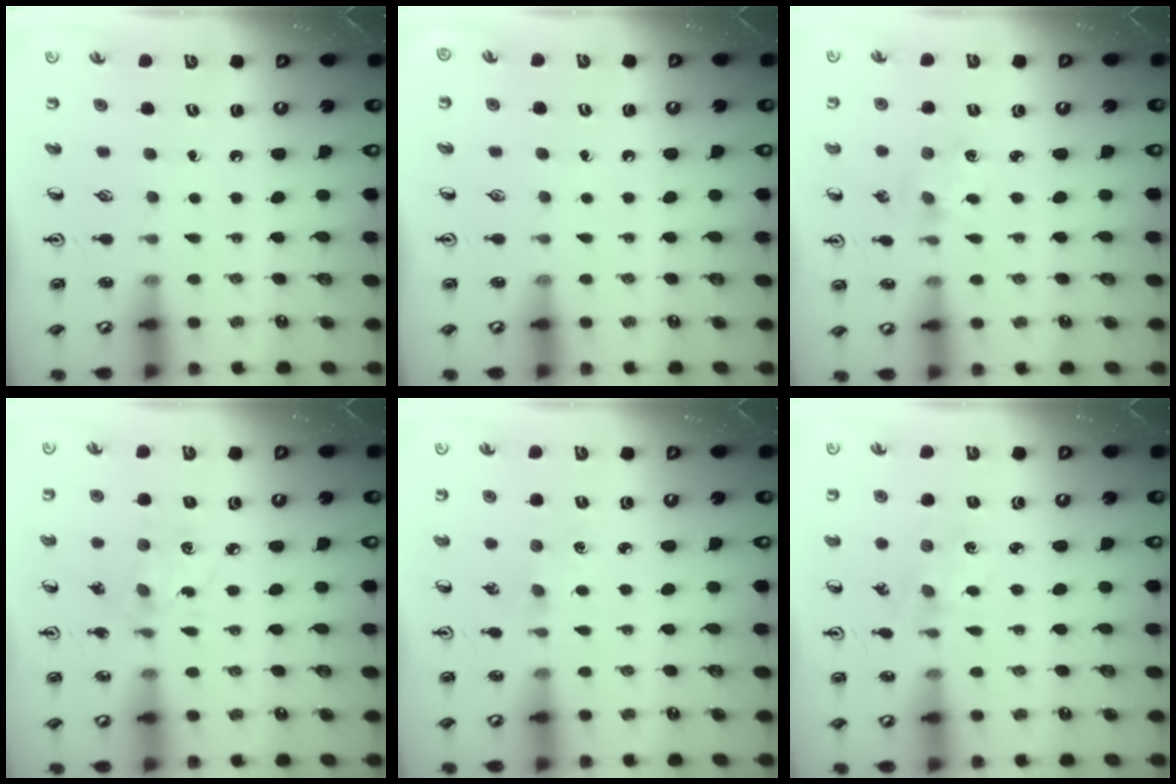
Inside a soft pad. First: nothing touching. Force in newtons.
{"total": 0.0}
{"total": 1.8, "press": 1.7, "slide": 0.4}
{"total": 3.3, "press": 3.1, "slide": 1.1}
{"total": 1.3, "press": 1.3, "slide": 0.2}
{"total": 1.0, "press": 1.0, "slide": 0.2}